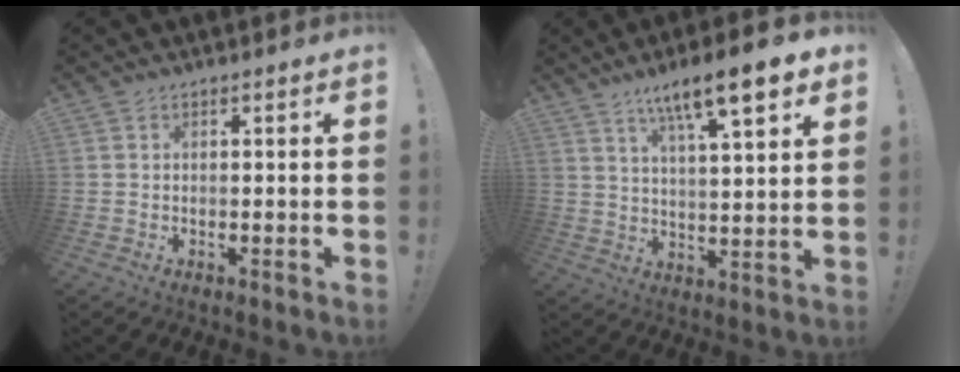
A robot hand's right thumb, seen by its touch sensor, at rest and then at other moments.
{"total": 13.2, "force": [8.5, 1.8, 9.9], "torque": [-0.166, -0.044, 0.134]}